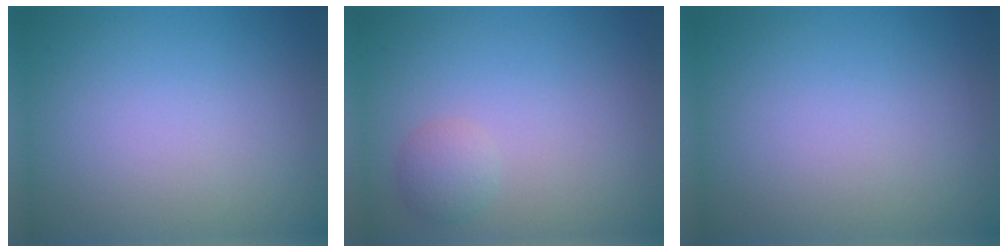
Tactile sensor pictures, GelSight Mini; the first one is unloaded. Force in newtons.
{"total": 1.6, "press": 1.6, "slide": 0.1}
{"total": 0.0}